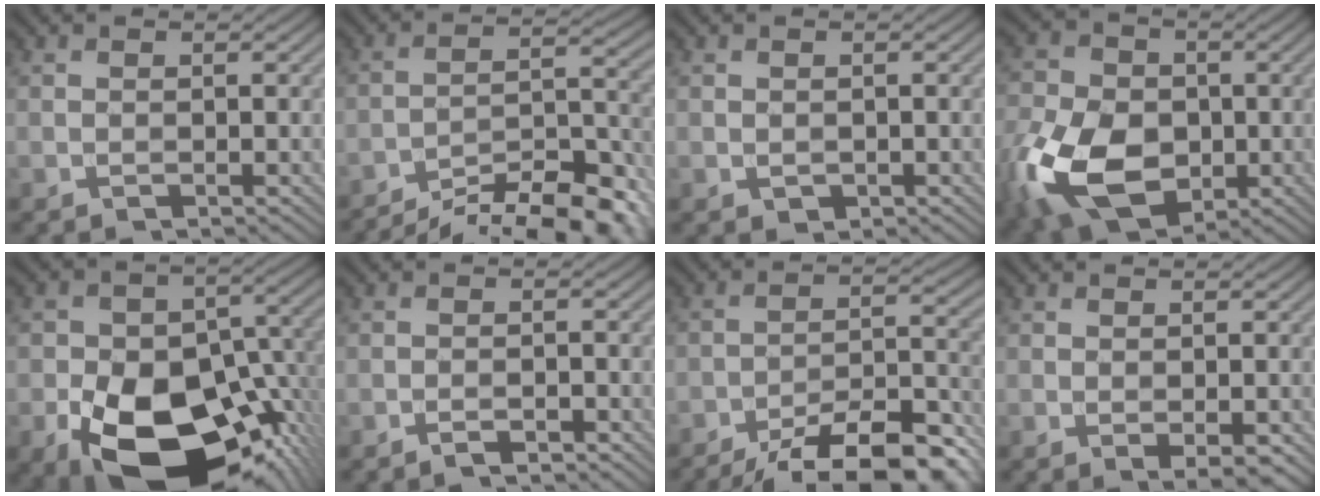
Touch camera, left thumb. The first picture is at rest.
{"total": 13.6, "force": [-11.4, 2.8, 6.9], "torque": [-0.114, 0.003, -0.173]}
{"total": 0.7, "force": [0.1, 0.6, 0.3], "torque": [-0.004, -0.006, 0.005]}
{"total": 15.8, "force": [-5.0, 10.7, 10.4], "torque": [-0.259, -0.038, -0.100]}
{"total": 18.7, "force": [-8.0, 11.5, 12.3], "torque": [-0.198, -0.039, -0.112]}
{"total": 1.5, "force": [-1.3, 0.2, 0.8], "torque": [-0.012, 0.003, -0.024]}
{"total": 14.0, "force": [-11.0, 4.0, 7.8], "torque": [-0.128, -0.008, -0.162]}
{"total": 1.7, "force": [-0.4, 0.5, 1.6], "torque": [-0.026, -0.003, -0.002]}